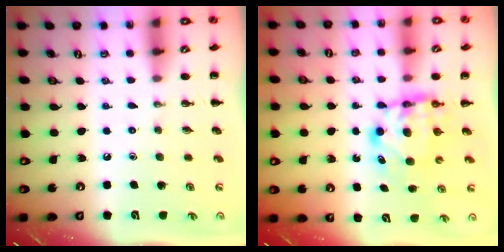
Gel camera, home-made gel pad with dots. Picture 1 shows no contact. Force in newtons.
{"total": 5.9, "press": 5.9, "slide": 0.6}